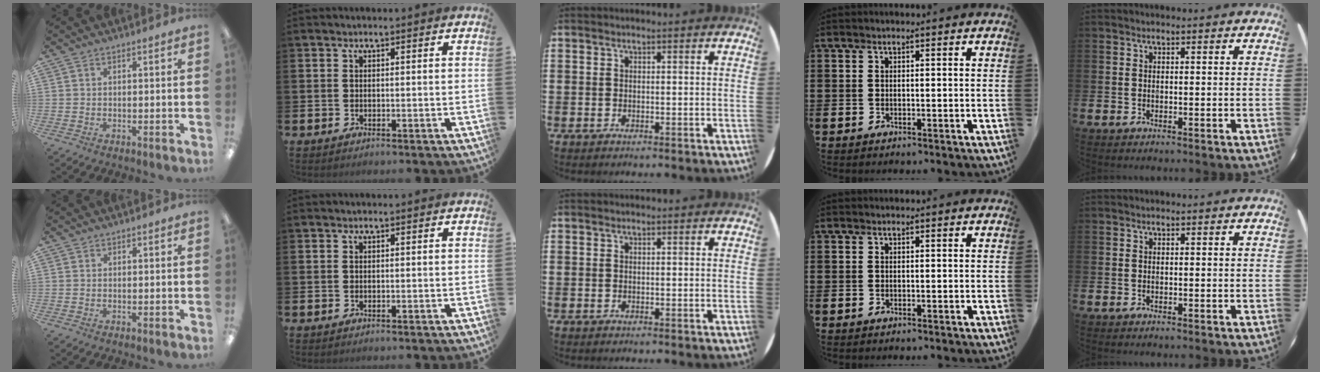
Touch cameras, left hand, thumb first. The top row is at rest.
{}